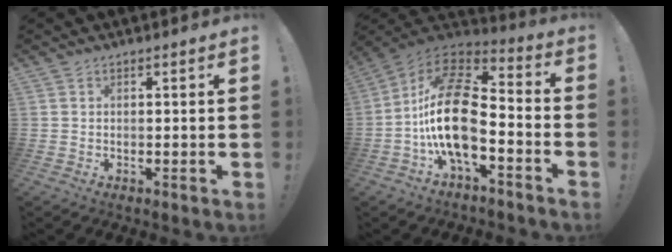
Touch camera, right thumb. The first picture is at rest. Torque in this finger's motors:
{"motor_torque": [2.55, 2.46, 1.55, -1.22, 0.80]}